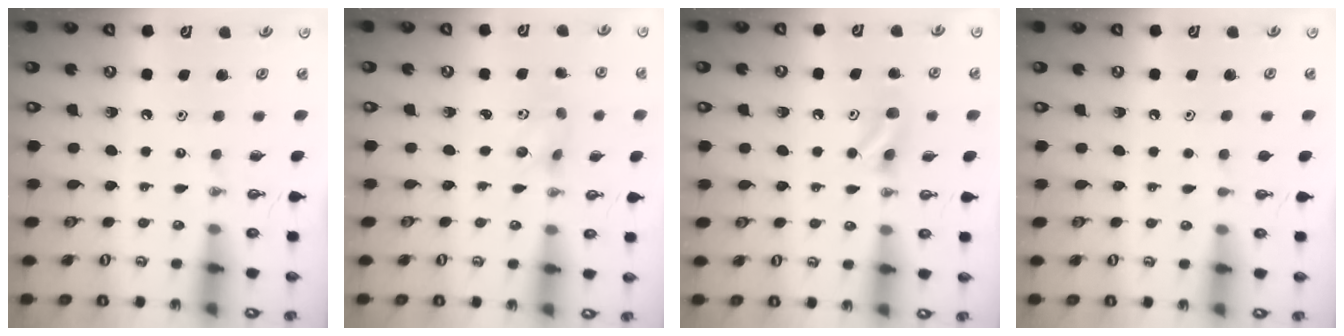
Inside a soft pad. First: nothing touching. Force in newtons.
{"total": 4.6, "press": 4.2, "slide": 2.0}
{"total": 5.1, "press": 4.9, "slide": 1.4}
{"total": 0.5, "press": 0.0, "slide": 0.5}